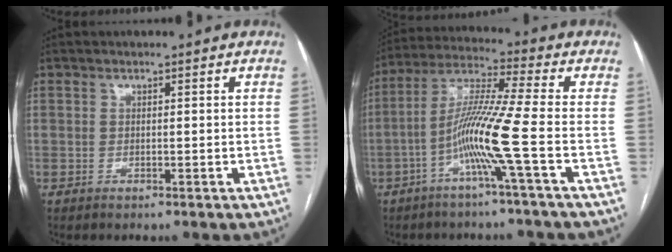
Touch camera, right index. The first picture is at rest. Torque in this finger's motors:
{"motor_torque": [1.37, -0.24, 0.56, 0.21]}